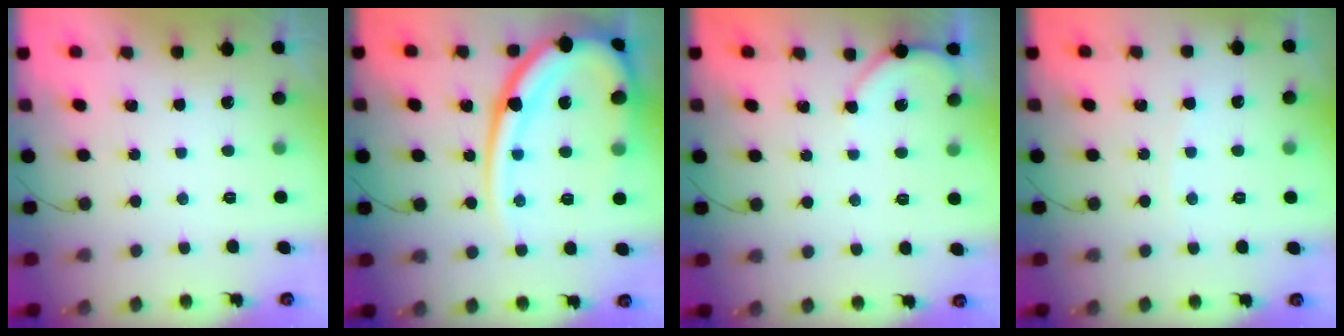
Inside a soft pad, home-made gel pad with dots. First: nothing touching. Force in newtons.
{"total": 22.2, "press": 22.1, "slide": 2.5}
{"total": 2.9, "press": 2.9, "slide": 0.3}
{"total": 2.3, "press": 2.3, "slide": 0.3}